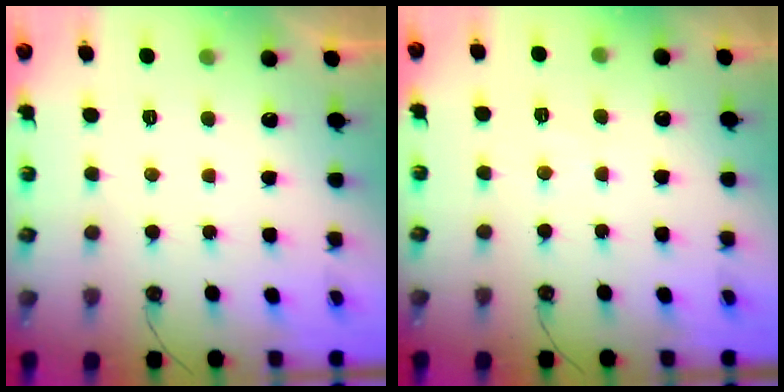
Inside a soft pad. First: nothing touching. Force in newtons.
{"total": 5.2, "press": 5.1, "slide": 0.8}